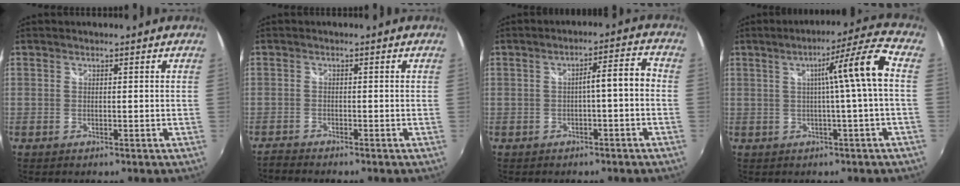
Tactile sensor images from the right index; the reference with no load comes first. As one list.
[{"total": 2.2, "force": [-2.2, 0.1, 0.2], "torque": [-0.014, -0.012, -0.046]}, {"total": 4.7, "force": [-1.4, 0.5, 4.5], "torque": [-0.068, 0.016, -0.013]}, {"total": 9.5, "force": [0.5, -1.7, 9.3], "torque": [-0.133, 0.019, 0.014]}]